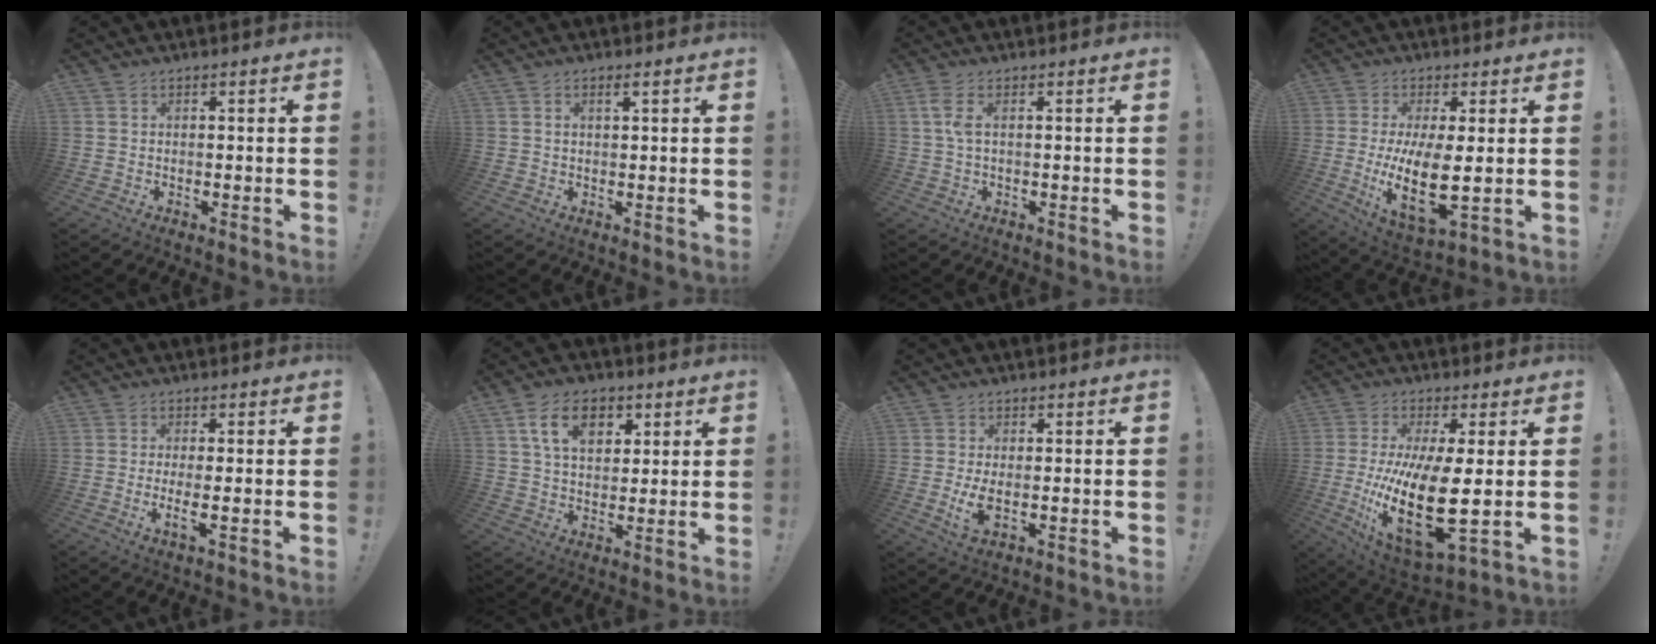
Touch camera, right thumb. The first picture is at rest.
{"total": 1.8, "force": [0.8, 0.4, 1.6], "torque": [-0.030, 0.002, 0.012]}
{"total": 3.7, "force": [0.6, 1.0, 3.5], "torque": [-0.076, -0.003, 0.010]}
{"total": 13.4, "force": [0.0, 4.9, 12.5], "torque": [-0.240, -0.022, 0.007]}
{"total": 3.9, "force": [-0.5, 0.0, 3.9], "torque": [-0.068, -0.015, -0.009]}
{"total": 12.1, "force": [5.3, 7.7, 7.6], "torque": [-0.123, 0.002, 0.098]}
{"total": 5.0, "force": [-0.5, 2.1, 4.5], "torque": [-0.077, -0.008, -0.006]}
{"total": 20.7, "force": [-1.4, 7.2, 19.4], "torque": [-0.380, -0.023, -0.013]}